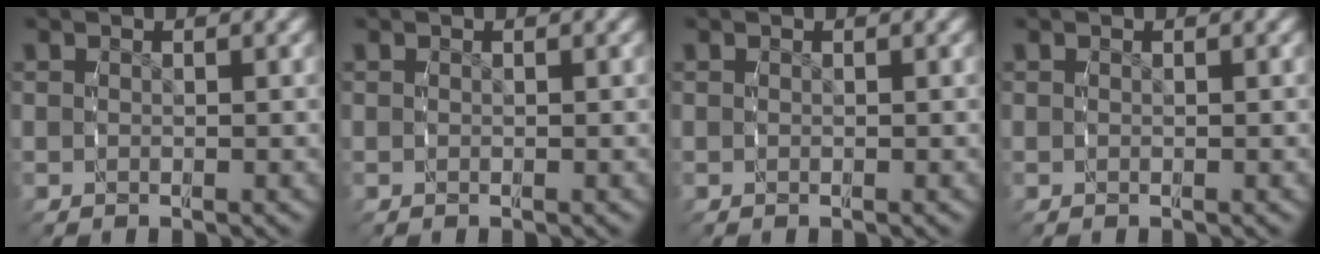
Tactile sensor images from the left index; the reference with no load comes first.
{"total": 0.0}
{"total": 0.0}
{"total": 0.0}